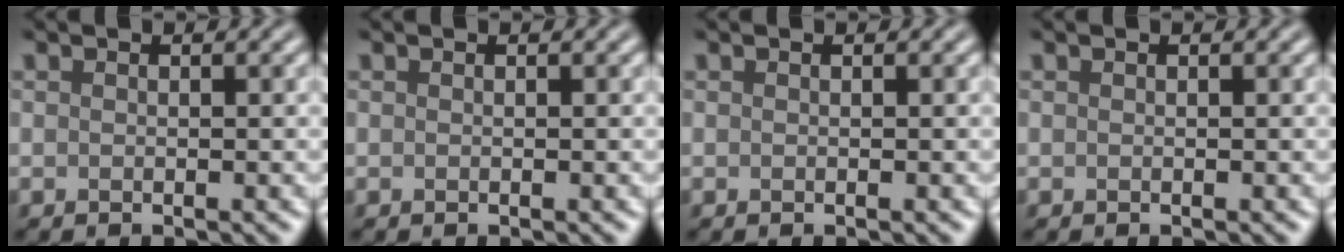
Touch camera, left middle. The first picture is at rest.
{"total": 0.0}
{"total": 0.0}
{"total": 0.0}